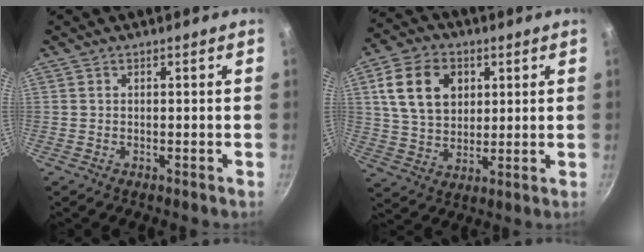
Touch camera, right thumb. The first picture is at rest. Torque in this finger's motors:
{"motor_torque": [-0.22, 2.50, 1.11, 0.09, 0.42]}